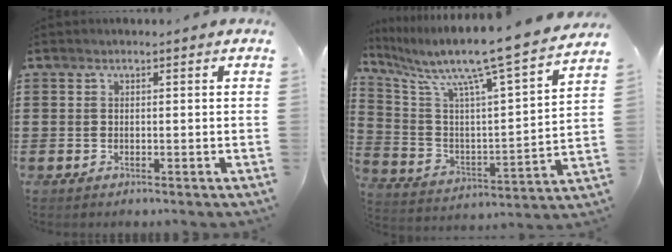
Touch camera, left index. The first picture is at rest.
{"total": 10.2, "force": [8.6, -0.3, 5.5], "torque": [-0.127, -0.081, 0.129]}